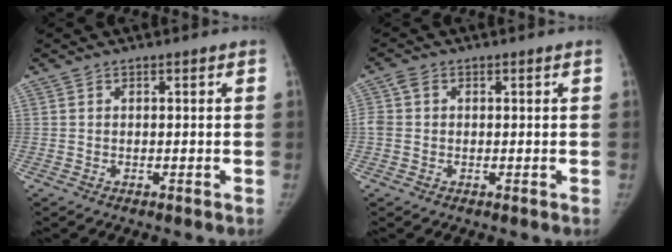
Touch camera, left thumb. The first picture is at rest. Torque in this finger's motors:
{"motor_torque": [-0.24, 0.50, 0.24, 0.48, 0.05]}